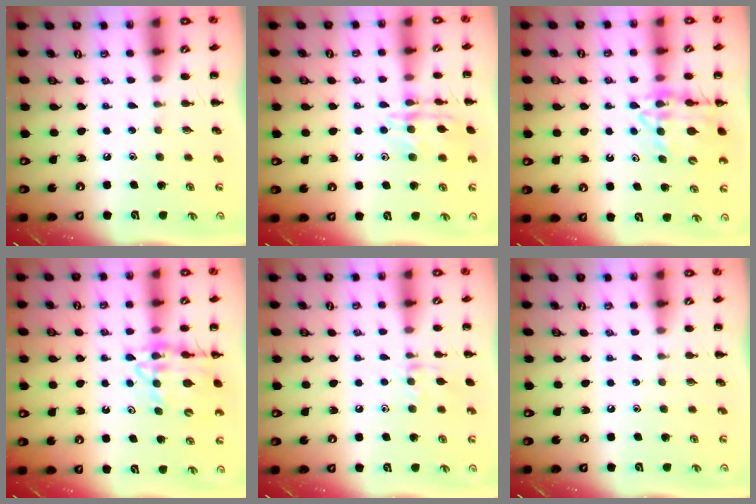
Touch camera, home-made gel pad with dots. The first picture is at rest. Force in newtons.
{"total": 13.5, "press": 13.5, "slide": 0.7}
{"total": 13.6, "press": 13.2, "slide": 3.0}
{"total": 13.6, "press": 13.2, "slide": 3.0}
{"total": 7.8, "press": 7.6, "slide": 1.3}
{"total": 0.0}